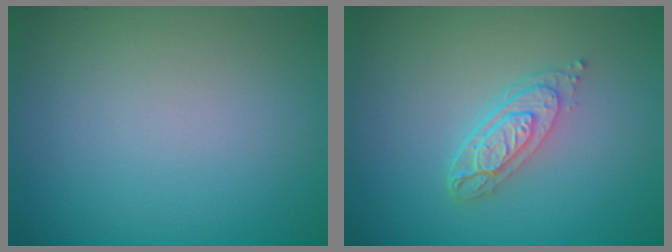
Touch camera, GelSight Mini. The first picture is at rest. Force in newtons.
{"total": 3.6, "press": 2.8, "slide": 2.3}